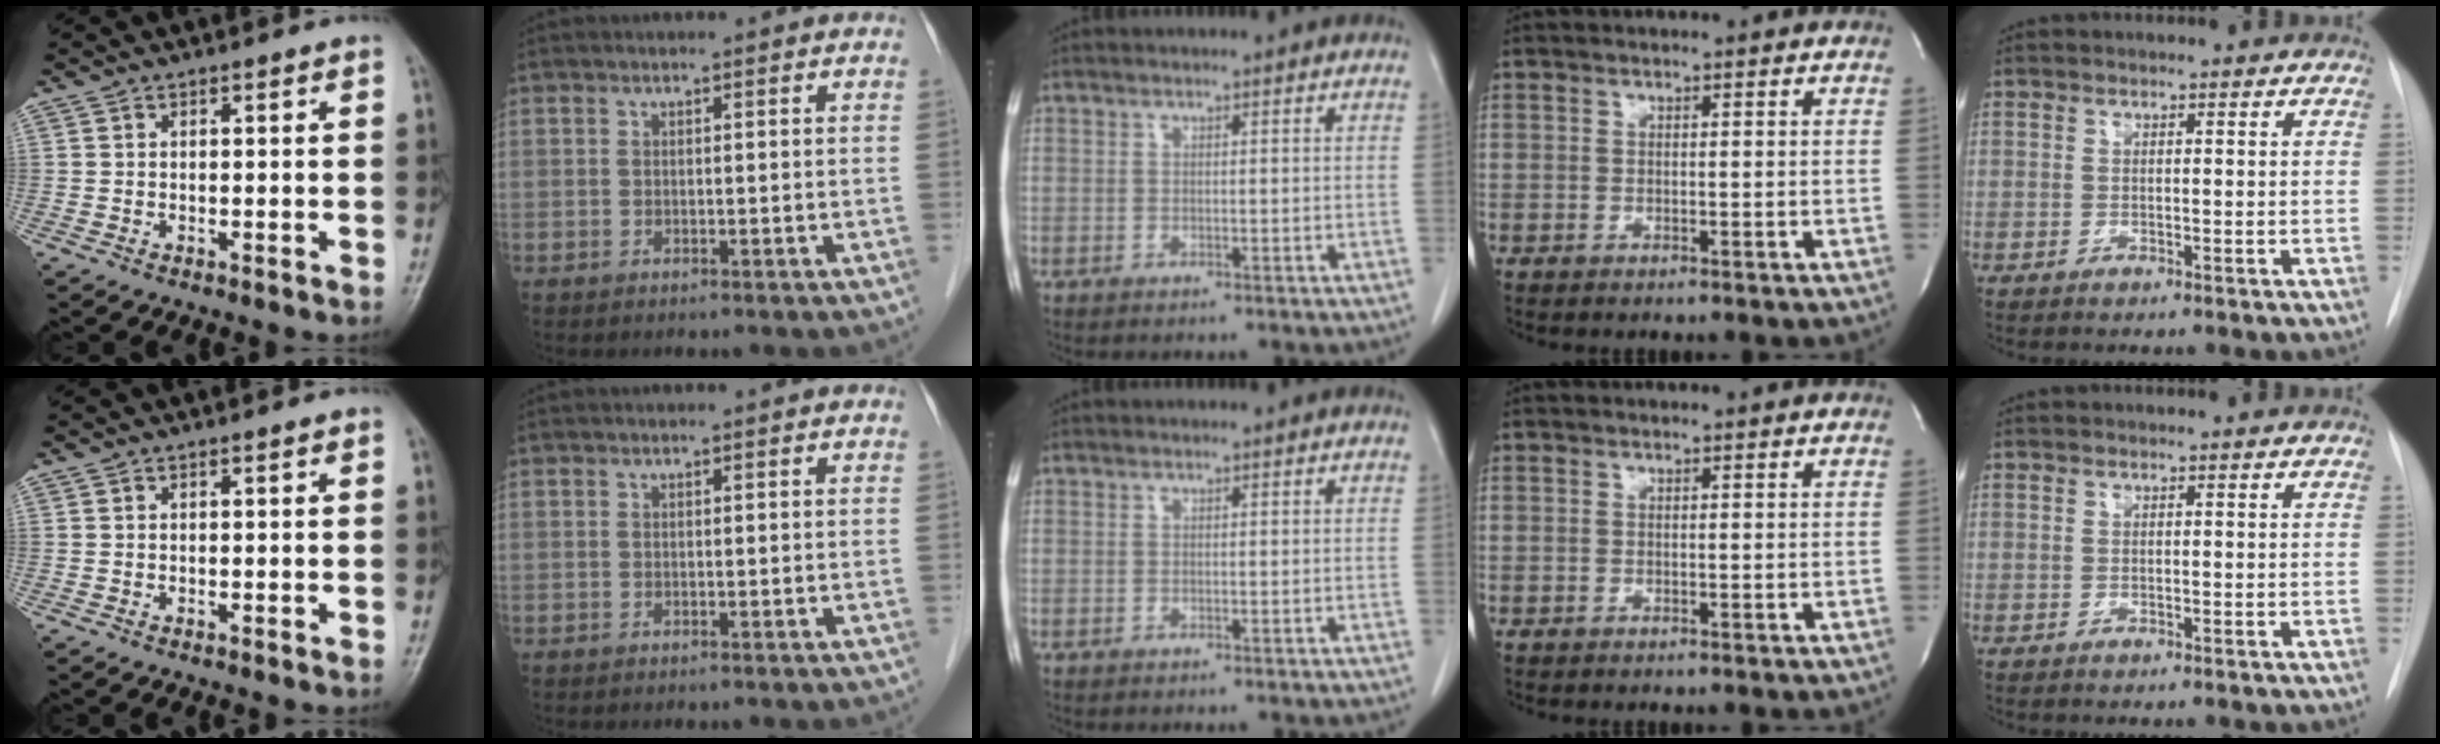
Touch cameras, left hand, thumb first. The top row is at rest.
{}